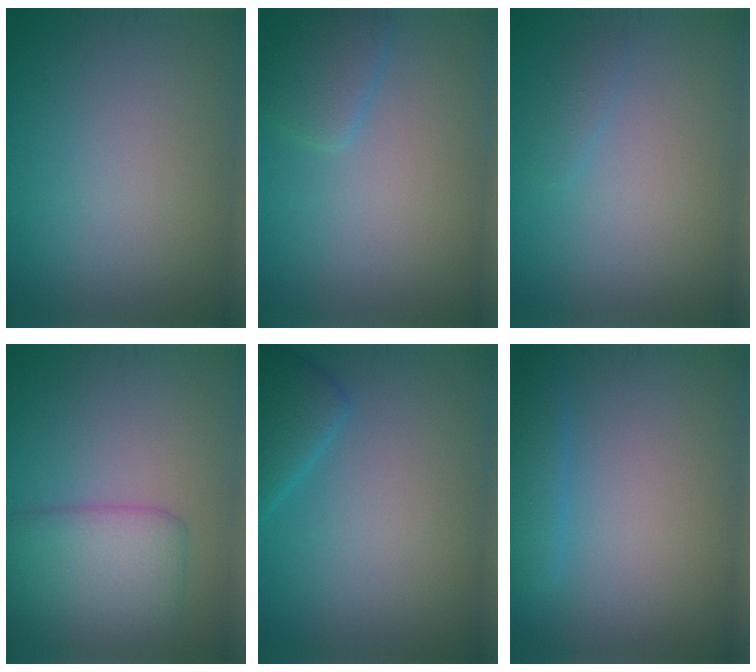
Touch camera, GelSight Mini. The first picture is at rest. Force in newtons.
{"total": 2.1, "press": 2.1, "slide": 0.2}
{"total": 0.9, "press": 0.9, "slide": 0.1}
{"total": 5.5, "press": 5.5, "slide": 0.1}
{"total": 2.7, "press": 2.7, "slide": 0.2}
{"total": 2.1, "press": 2.1, "slide": 0.1}